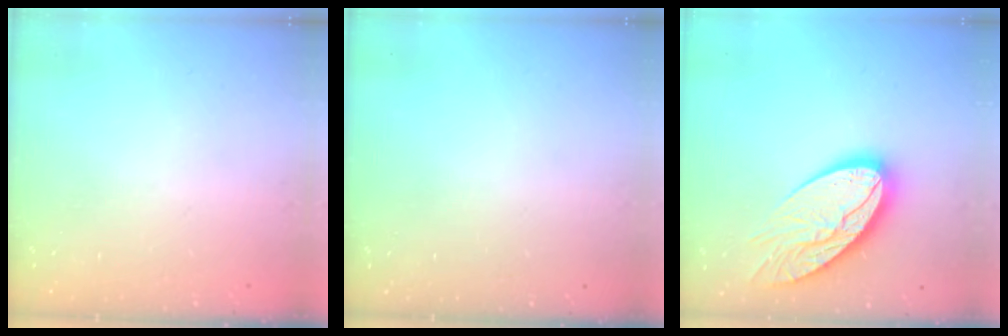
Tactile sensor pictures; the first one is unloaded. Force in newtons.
{"total": 0.0}
{"total": 17.1, "press": 17.0, "slide": 1.6}